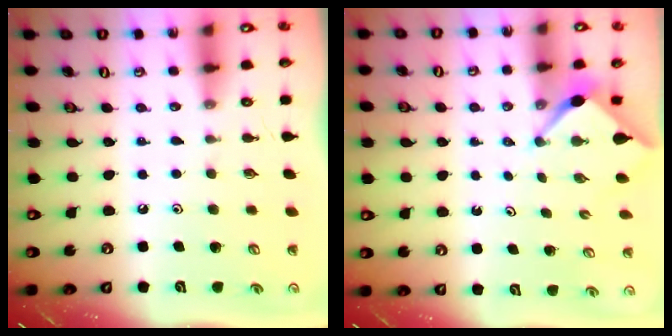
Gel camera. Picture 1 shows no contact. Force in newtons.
{"total": 2.5, "press": 2.5, "slide": 0.3}